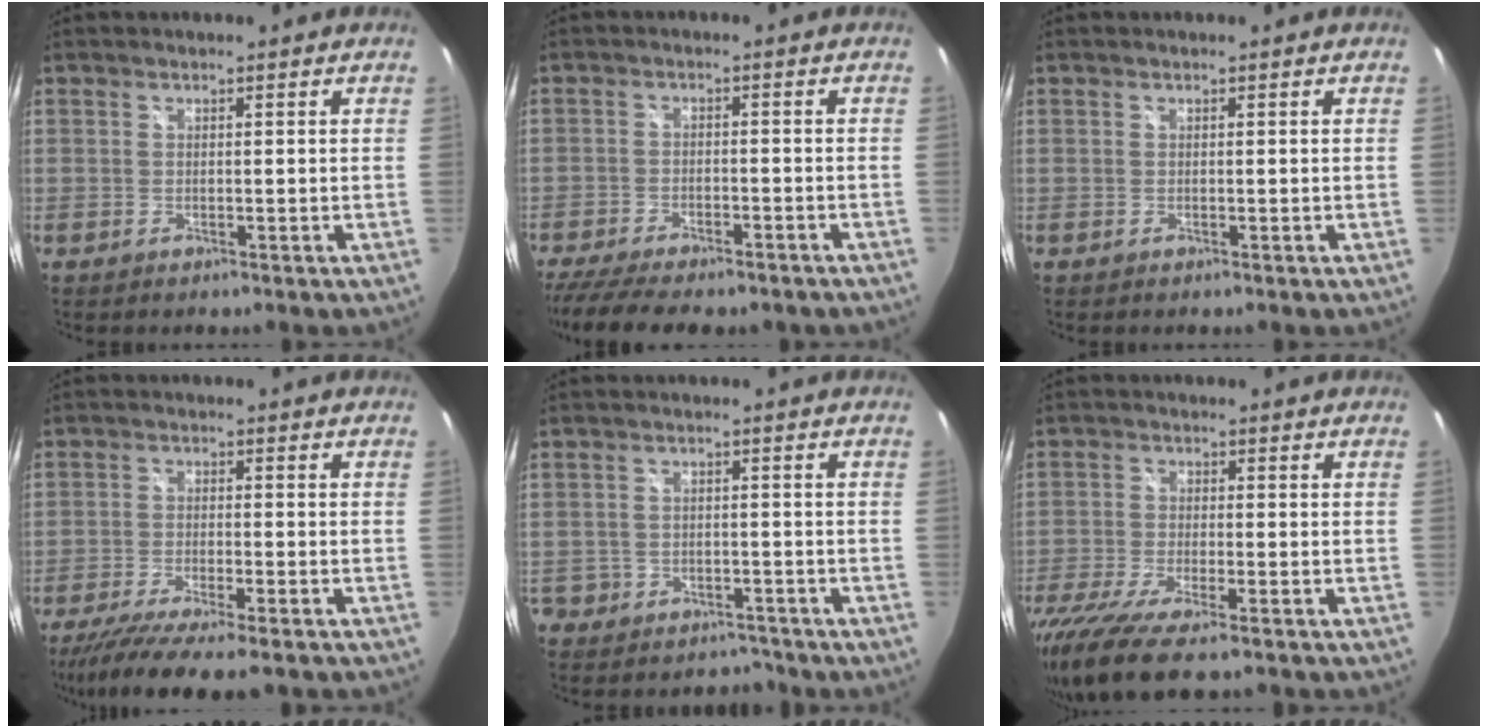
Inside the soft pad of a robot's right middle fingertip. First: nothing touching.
{"total": 15.2, "force": [-12.2, 4.5, 7.7], "torque": [-0.168, -0.041, -0.185]}
{"total": 0.0}
{"total": 12.4, "force": [-10.2, 1.2, 6.9], "torque": [-0.144, -0.045, -0.167]}
{"total": 5.4, "force": [-4.1, 3.5, -0.1], "torque": [-0.010, 0.022, -0.068]}
{"total": 13.7, "force": [-10.3, 2.6, 8.8], "torque": [-0.192, -0.058, -0.183]}